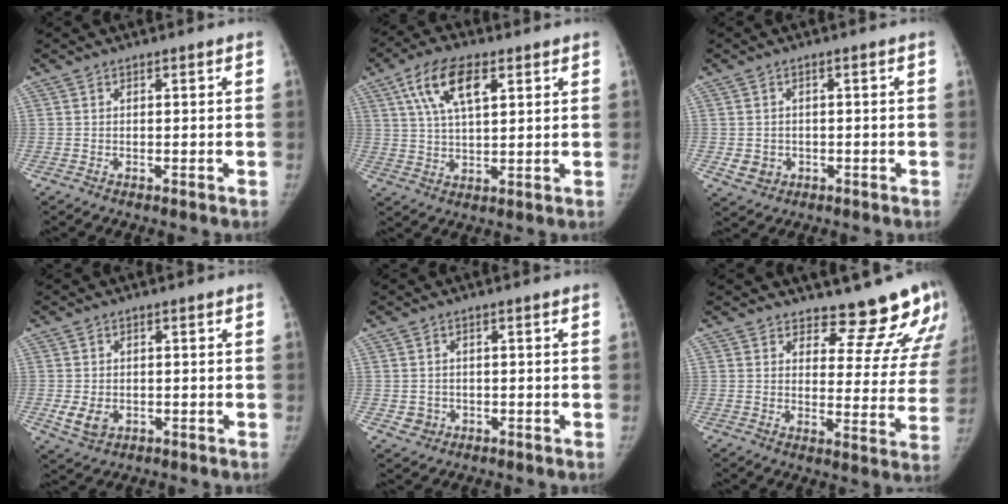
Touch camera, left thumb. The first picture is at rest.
{"total": 10.8, "force": [4.8, 4.8, 8.4], "torque": [-0.151, -0.006, 0.090]}
{"total": 3.6, "force": [-0.9, 3.2, 1.3], "torque": [-0.014, 0.001, -0.004]}
{"total": 4.6, "force": [-1.1, 3.5, 2.7], "torque": [-0.045, -0.005, -0.009]}
{"total": 2.6, "force": [-0.7, 2.5, 0.6], "torque": [0.002, 0.004, -0.005]}
{"total": 14.3, "force": [13.2, 4.7, 3.0], "torque": [0.021, -0.122, 0.143]}